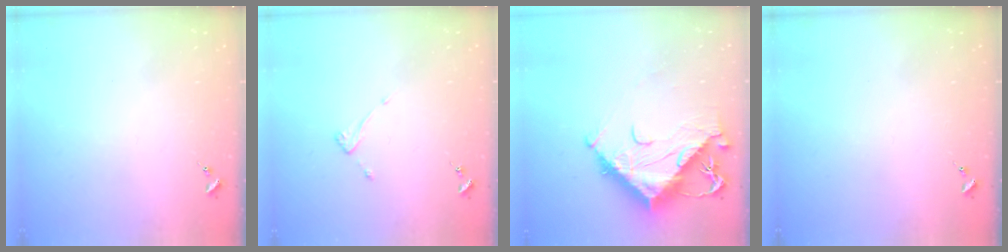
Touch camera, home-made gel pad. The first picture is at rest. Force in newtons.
{"total": 3.8, "press": 3.7, "slide": 0.2}
{"total": 17.1, "press": 17.0, "slide": 1.9}
{"total": 0.0}